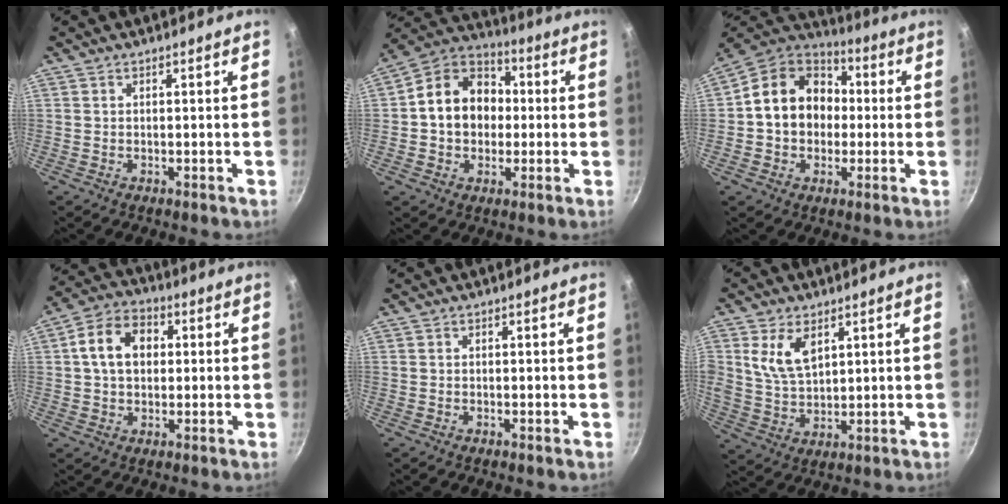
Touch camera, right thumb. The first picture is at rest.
{"total": 14.2, "force": [0.4, 11.5, 8.3], "torque": [-0.099, 0.029, -0.010]}
{"total": 16.4, "force": [0.6, 13.5, 9.2], "torque": [-0.120, 0.037, -0.004]}
{"total": 10.4, "force": [1.6, 7.6, 6.8], "torque": [-0.093, 0.019, 0.014]}
{"total": 0.0}
{"total": 8.3, "force": [3.5, 4.9, 5.7], "torque": [-0.102, -0.023, 0.072]}